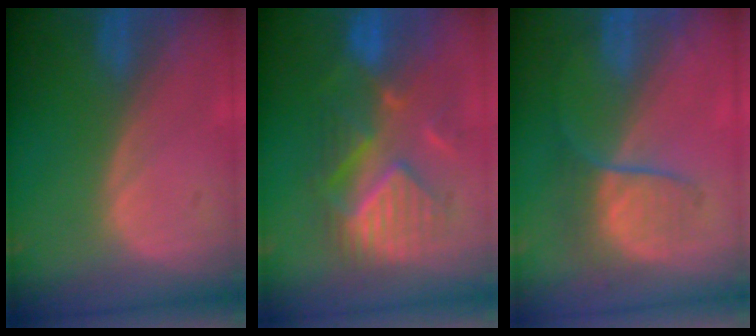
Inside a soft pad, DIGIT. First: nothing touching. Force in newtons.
{"total": 9.6, "press": 9.3, "slide": 2.2}
{"total": 6.3, "press": 5.9, "slide": 2.3}